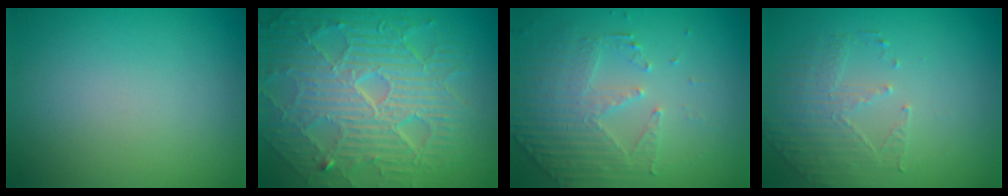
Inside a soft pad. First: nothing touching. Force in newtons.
{"total": 10.1, "press": 6.5, "slide": 7.7}
{"total": 4.8, "press": 3.5, "slide": 3.4}
{"total": 1.9, "press": 1.5, "slide": 1.2}